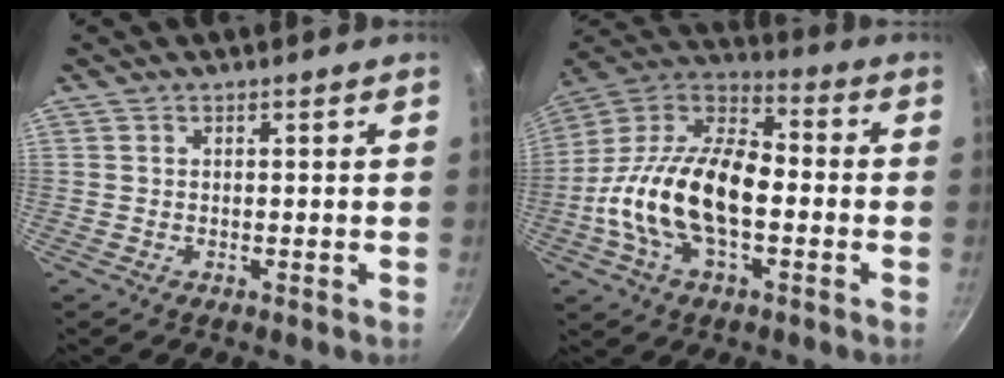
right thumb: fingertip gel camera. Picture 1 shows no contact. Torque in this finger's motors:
{"motor_torque": [1.05, 2.10, 1.36, -0.94, 0.54]}